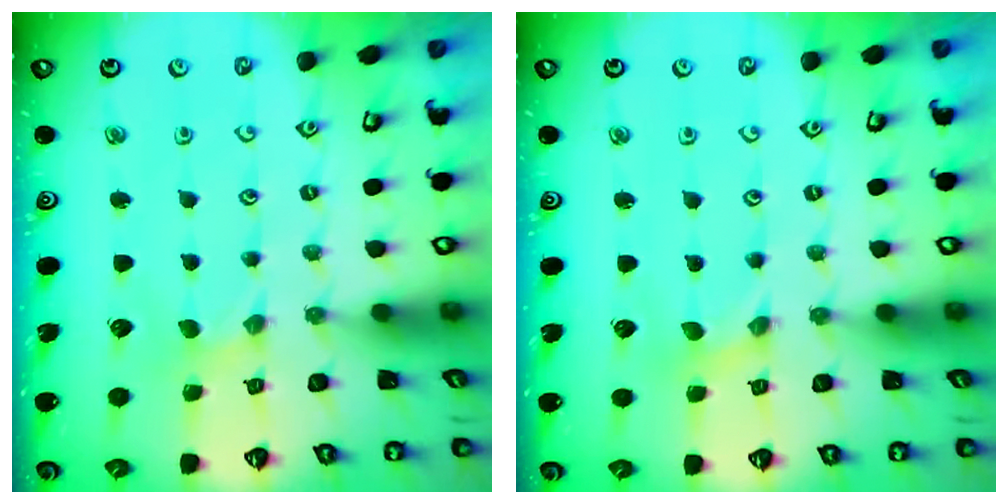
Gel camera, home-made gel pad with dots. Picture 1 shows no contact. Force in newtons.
{"total": 0.0}